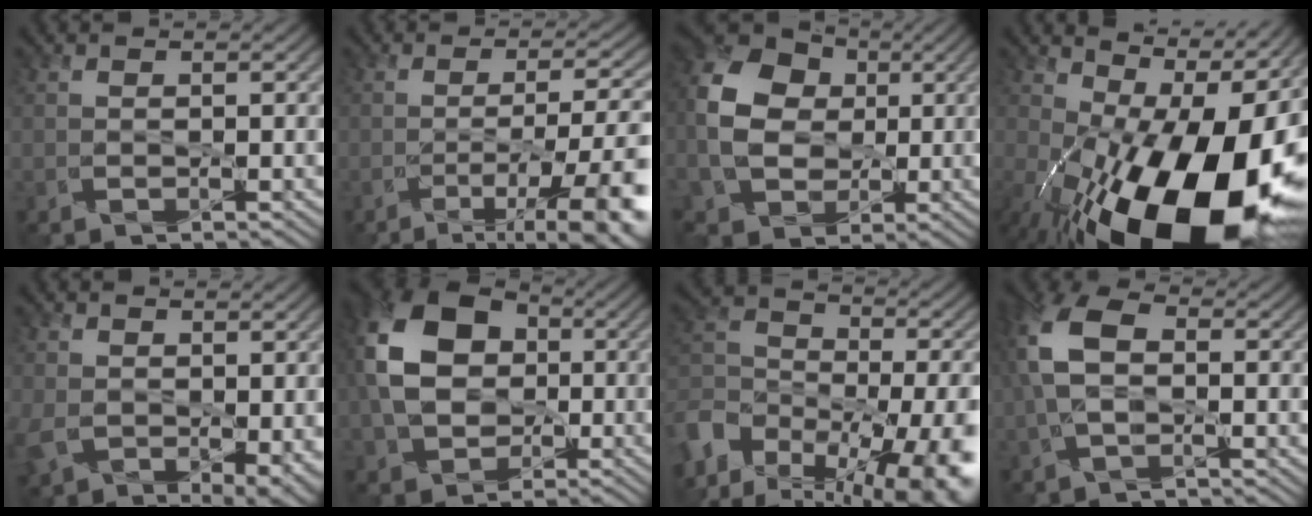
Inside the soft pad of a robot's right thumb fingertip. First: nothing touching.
{"total": 10.8, "force": [-5.4, 2.9, 8.9], "torque": [-0.127, 0.002, -0.074]}
{"total": 11.8, "force": [0.4, 9.5, 6.9], "torque": [-0.167, -0.001, 0.007]}
{"total": 20.5, "force": [-4.2, 12.0, 16.2], "torque": [-0.269, -0.078, -0.035]}
{"total": 9.4, "force": [-1.3, 6.7, 6.5], "torque": [-0.157, -0.046, 0.002]}
{"total": 13.5, "force": [0.5, 10.5, 8.5], "torque": [-0.198, -0.003, 0.011]}
{"total": 17.7, "force": [-10.4, 9.6, 10.7], "torque": [-0.223, -0.029, -0.149]}
{"total": 7.5, "force": [0.6, 4.4, 6.0], "torque": [-0.158, 0.015, 0.002]}